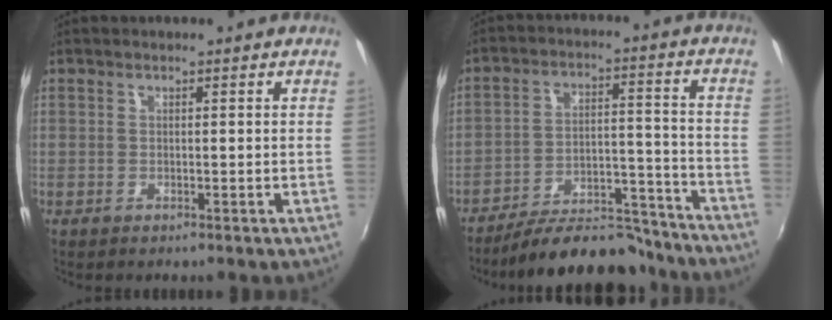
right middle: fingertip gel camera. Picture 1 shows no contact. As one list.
[{"total": 17.7, "force": [-15.8, 5.0, 6.2], "torque": [-0.110, 0.025, -0.211]}]